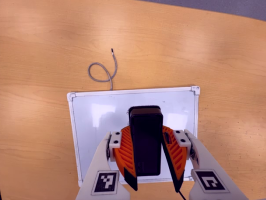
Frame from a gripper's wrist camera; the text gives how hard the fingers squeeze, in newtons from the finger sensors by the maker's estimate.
{"total": 8.4, "left": 8.3, "right": 8.4}